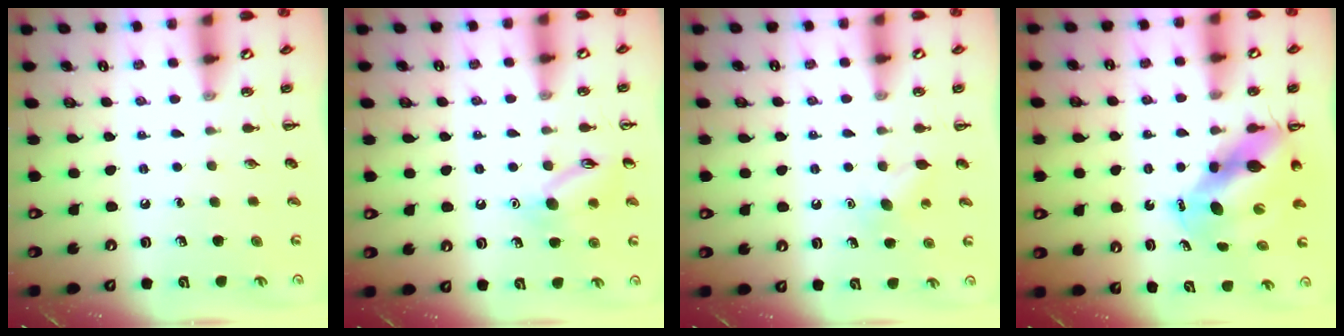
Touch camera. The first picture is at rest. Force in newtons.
{"total": 11.4, "press": 11.3, "slide": 0.7}
{"total": 4.6, "press": 4.4, "slide": 1.2}
{"total": 9.1, "press": 8.8, "slide": 2.4}